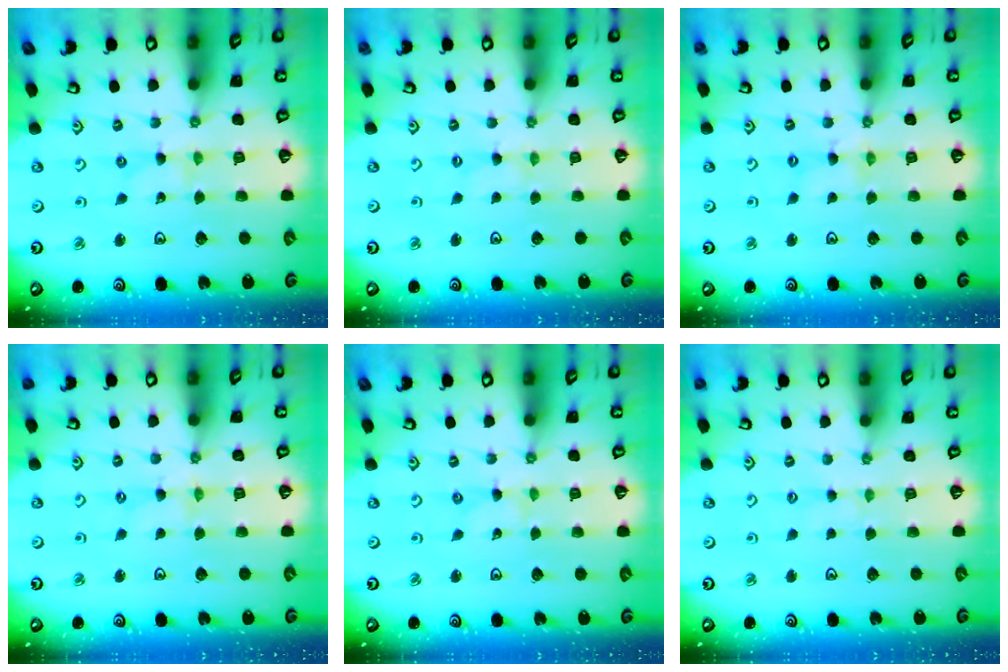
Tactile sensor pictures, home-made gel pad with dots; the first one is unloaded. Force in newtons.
{"total": 0.6, "press": 0.5, "slide": 0.1}
{"total": 1.6, "press": 1.6, "slide": 0.3}
{"total": 0.8, "press": 0.8, "slide": 0.2}
{"total": 0.0}
{"total": 1.2, "press": 1.2, "slide": 0.2}